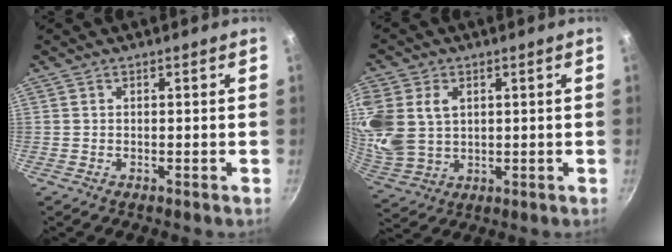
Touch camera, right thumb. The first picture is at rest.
{"total": 16.8, "force": [4.0, 12.8, 10.1], "torque": [-0.245, 0.005, 0.090]}